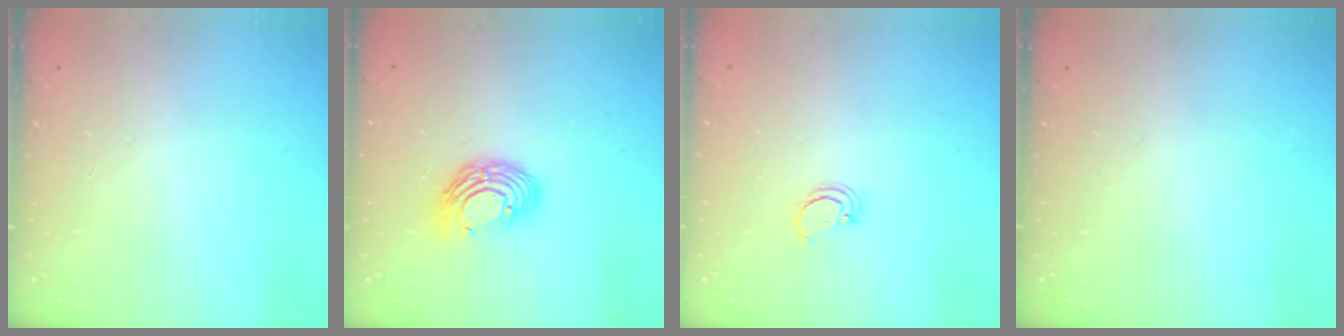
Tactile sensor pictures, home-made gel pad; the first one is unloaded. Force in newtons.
{"total": 10.9, "press": 10.9, "slide": 0.8}
{"total": 2.2, "press": 2.2, "slide": 0.2}
{"total": 0.0}